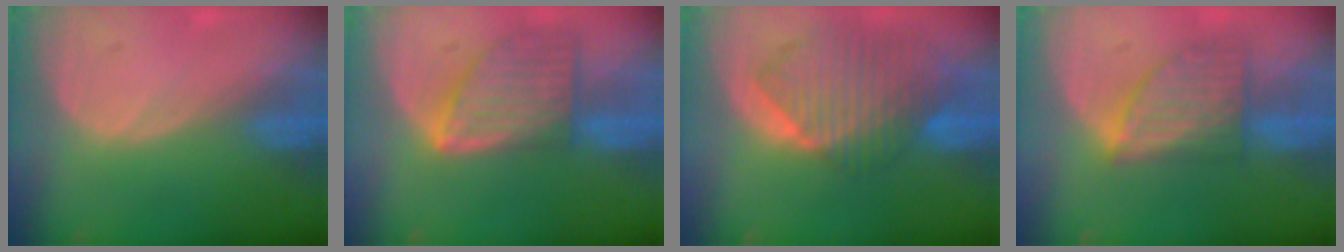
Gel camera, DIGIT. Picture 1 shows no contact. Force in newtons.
{"total": 8.2, "press": 7.3, "slide": 3.7}
{"total": 10.4, "press": 9.0, "slide": 5.1}
{"total": 7.0, "press": 6.6, "slide": 2.4}